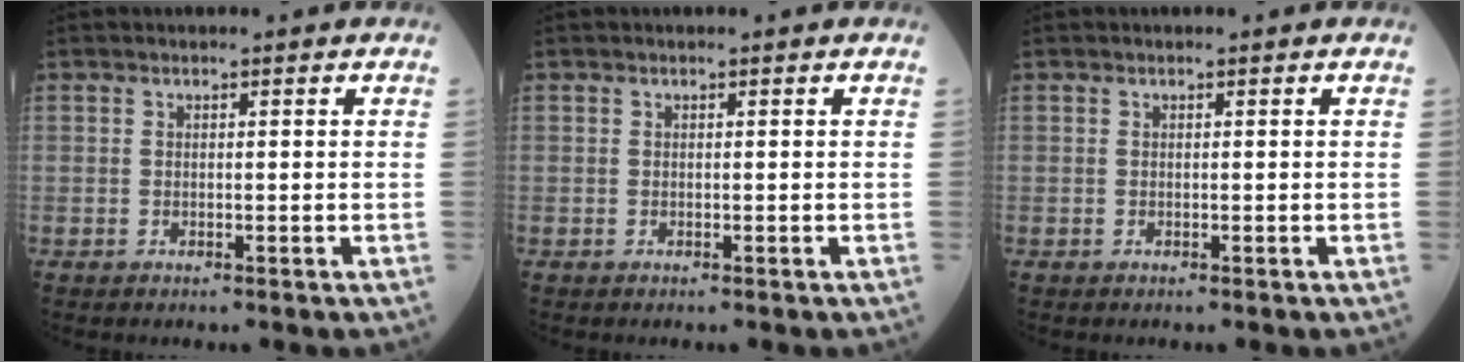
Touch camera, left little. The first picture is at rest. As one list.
[{"total": 0.0}, {"total": 0.0}]